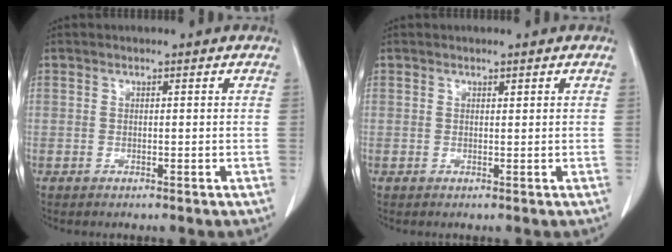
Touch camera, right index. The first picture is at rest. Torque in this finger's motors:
{"motor_torque": [-0.09, 0.06, 0.00, -0.01]}